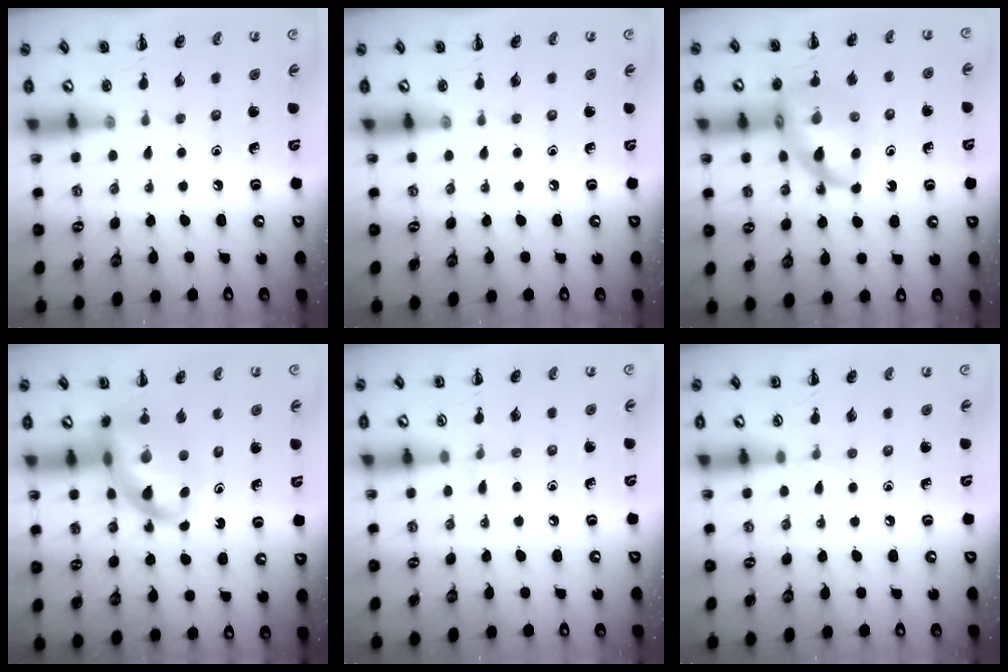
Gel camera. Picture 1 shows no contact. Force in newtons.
{"total": 0.0}
{"total": 18.3, "press": 18.0, "slide": 3.6}
{"total": 15.9, "press": 15.4, "slide": 3.9}
{"total": 3.8, "press": 3.5, "slide": 1.4}
{"total": 3.6, "press": 3.3, "slide": 1.3}